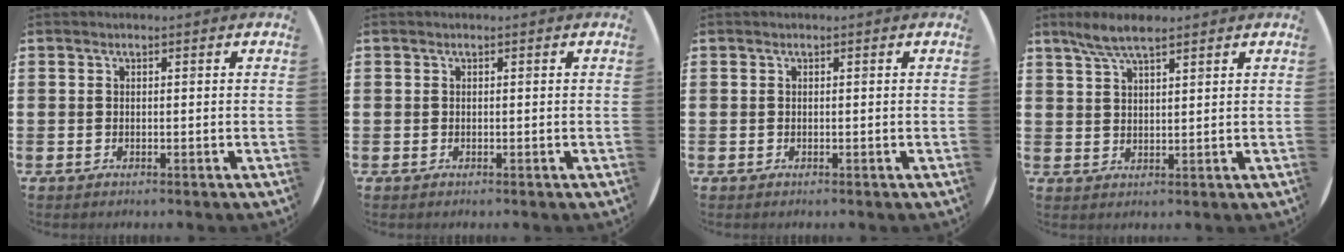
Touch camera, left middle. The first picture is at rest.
{"total": 0.0}
{"total": 0.0}
{"total": 5.0, "force": [3.9, 1.2, 2.9], "torque": [-0.066, 0.000, 0.070]}